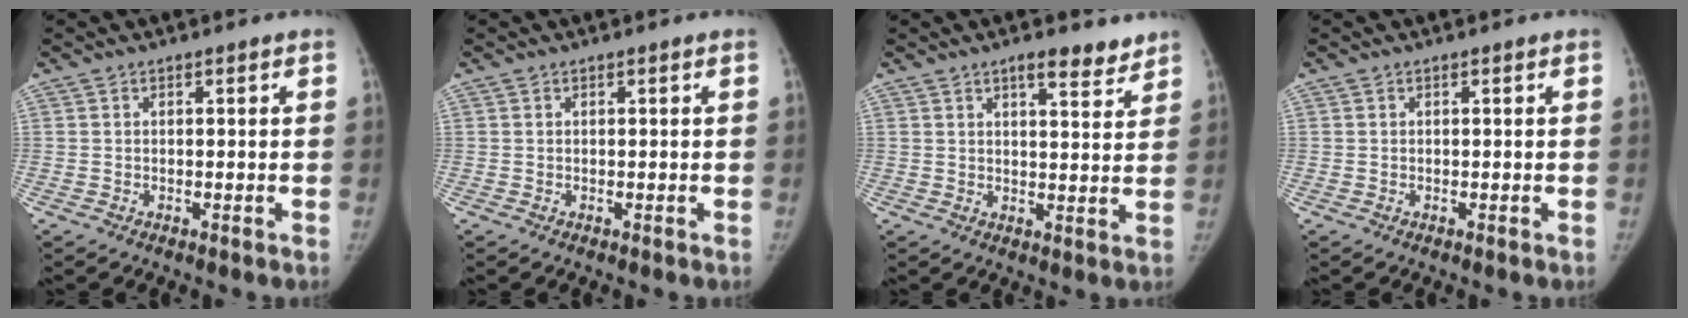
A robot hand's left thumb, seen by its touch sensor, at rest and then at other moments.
{"total": 0.0}
{"total": 6.1, "force": [4.6, 2.0, 3.5], "torque": [-0.028, -0.029, 0.063]}
{"total": 0.0}